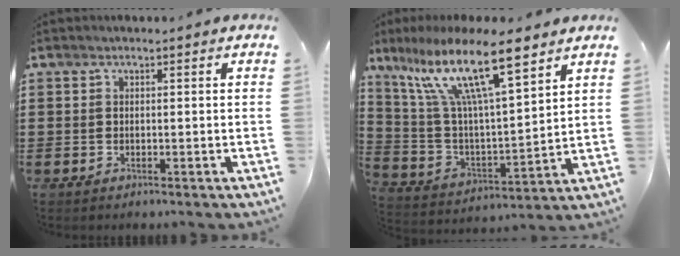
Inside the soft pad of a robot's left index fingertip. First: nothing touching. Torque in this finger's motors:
{"motor_torque": [1.76, -0.38, 1.05, 0.21]}